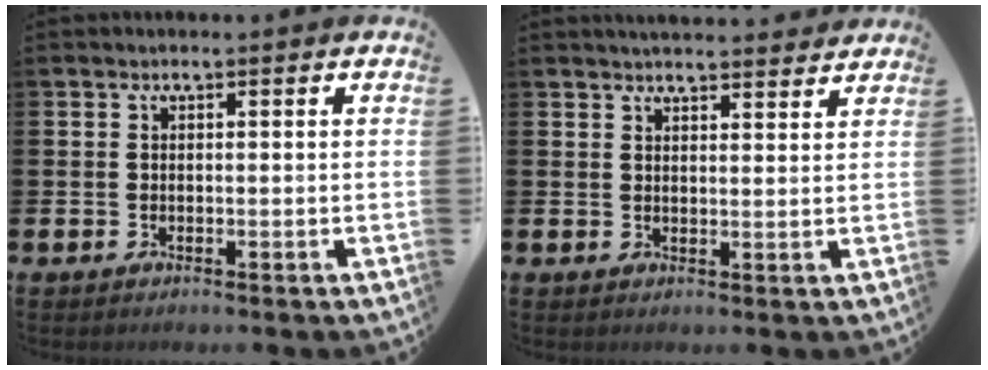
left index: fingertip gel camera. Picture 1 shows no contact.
{"total": 3.5, "force": [3.5, 0.2, 0.1], "torque": [-0.006, -0.019, 0.064]}